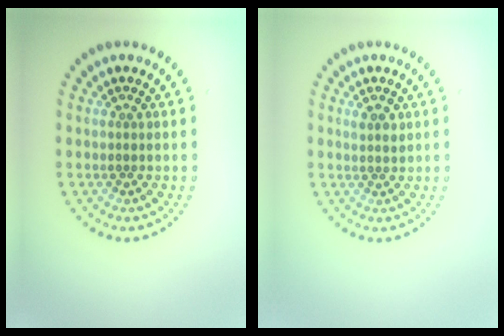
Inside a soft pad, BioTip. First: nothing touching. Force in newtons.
{"total": 1.3, "press": 1.2, "slide": 0.6}